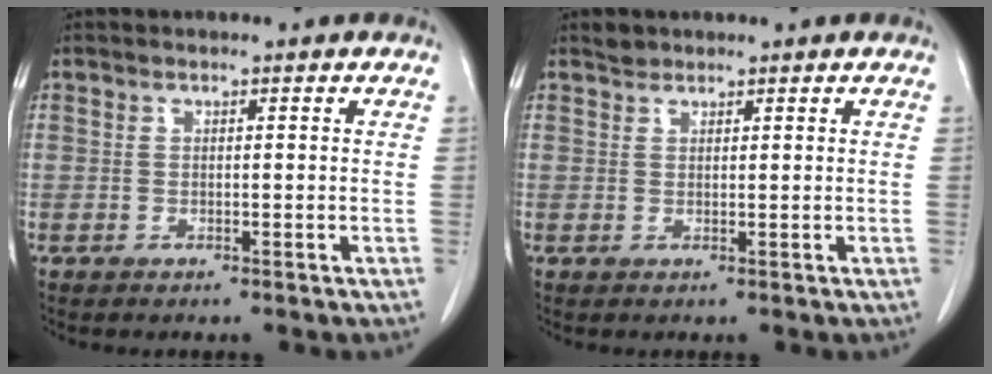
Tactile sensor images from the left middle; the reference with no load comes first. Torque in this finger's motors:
{"motor_torque": [0.31, -0.32, -0.08, 0.01]}